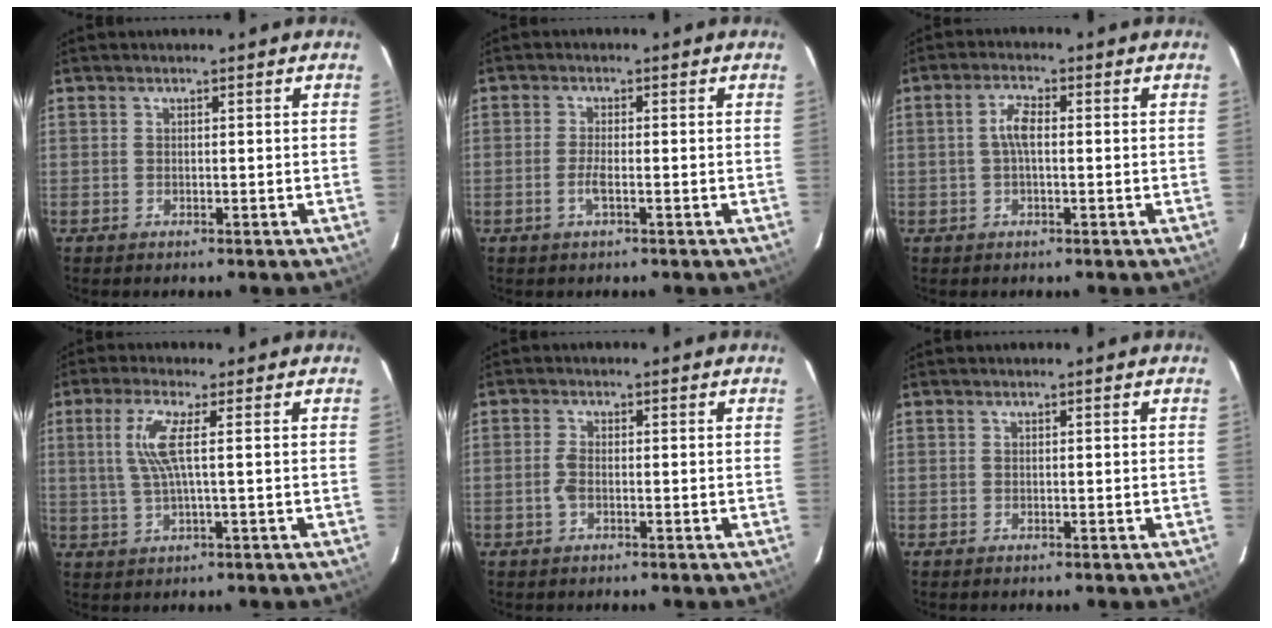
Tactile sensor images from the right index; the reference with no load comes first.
{"total": 2.6, "force": [-1.0, 0.5, 2.4], "torque": [-0.052, -0.001, -0.021]}
{"total": 3.6, "force": [0.0, 1.3, 3.3], "torque": [-0.069, 0.008, 0.001]}
{"total": 6.0, "force": [1.1, 0.0, 5.9], "torque": [-0.121, 0.000, 0.028]}
{"total": 2.2, "force": [-0.7, 1.0, 1.8], "torque": [-0.044, 0.003, -0.014]}
{"total": 0.0}